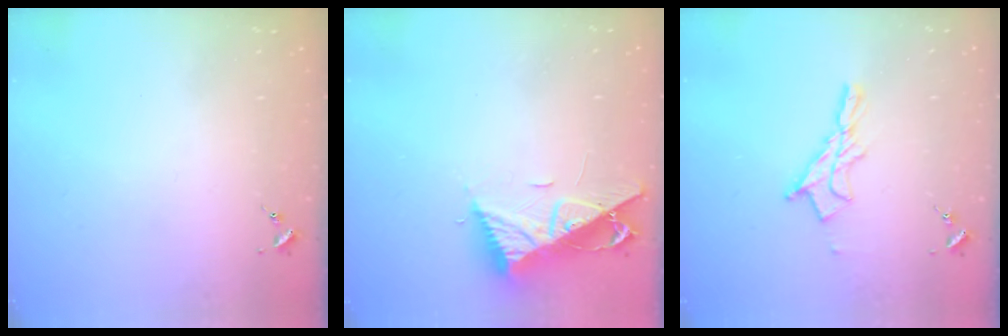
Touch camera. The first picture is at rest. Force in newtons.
{"total": 10.8, "press": 10.8, "slide": 0.8}
{"total": 11.1, "press": 11.1, "slide": 1.1}